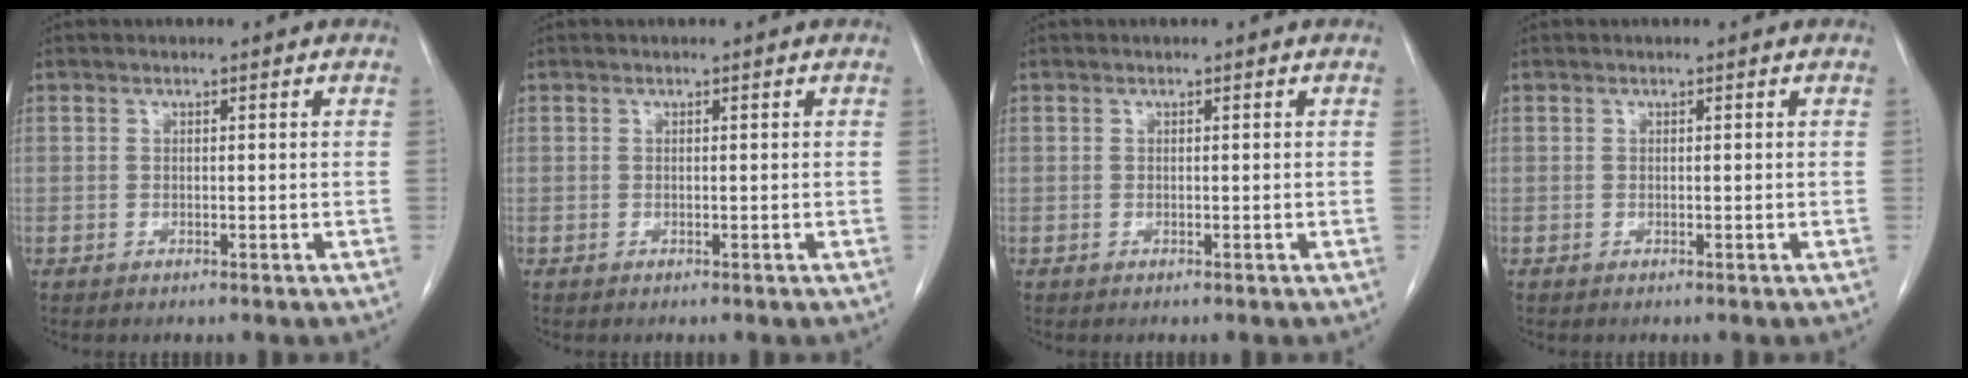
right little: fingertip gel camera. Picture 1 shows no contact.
{"total": 0.0}
{"total": 0.0}
{"total": 0.0}